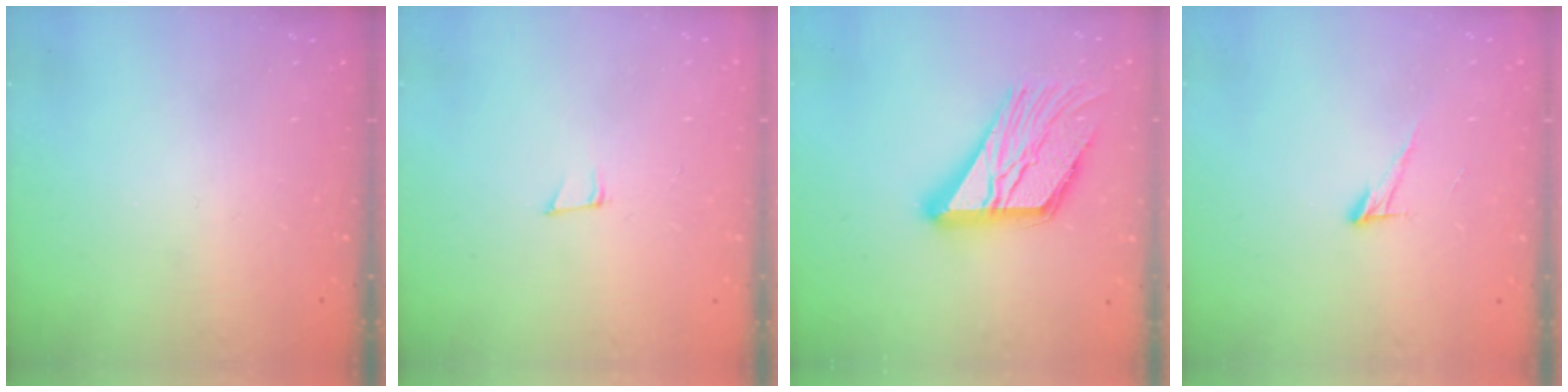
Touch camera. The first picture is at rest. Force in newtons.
{"total": 5.8, "press": 4.7, "slide": 3.4}
{"total": 18.9, "press": 18.8, "slide": 1.9}
{"total": 7.1, "press": 7.0, "slide": 0.4}